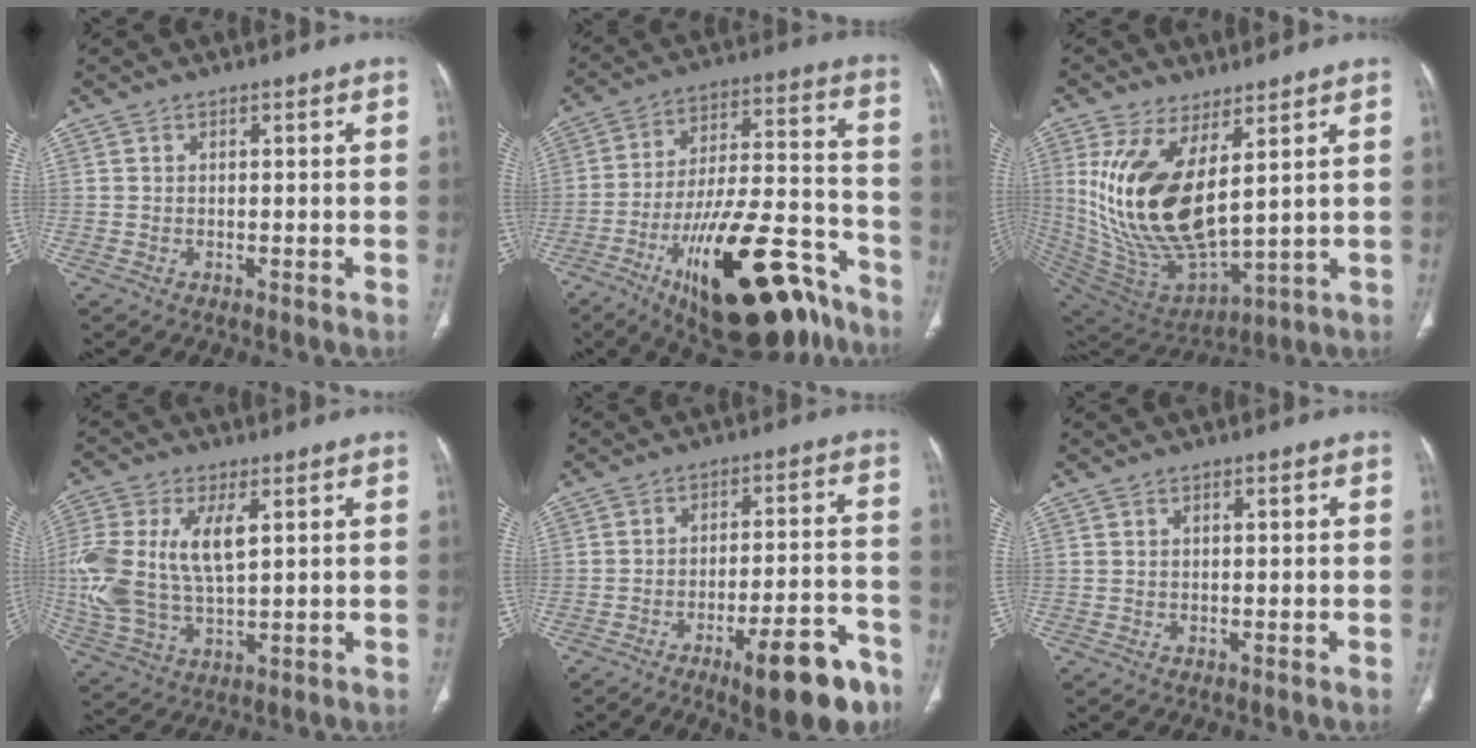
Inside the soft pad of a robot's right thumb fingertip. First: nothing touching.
{"total": 27.2, "force": [-15.9, 9.7, 19.9], "torque": [-0.272, 0.082, -0.246]}
{"total": 19.1, "force": [5.5, 8.5, 16.2], "torque": [-0.319, -0.038, 0.130]}
{"total": 16.3, "force": [3.1, 8.4, 13.7], "torque": [-0.312, 0.000, 0.066]}
{"total": 14.2, "force": [-8.5, 4.2, 10.5], "torque": [-0.127, 0.060, -0.115]}
{"total": 1.1, "force": [0.4, 0.3, 1.0], "torque": [-0.018, 0.003, 0.007]}